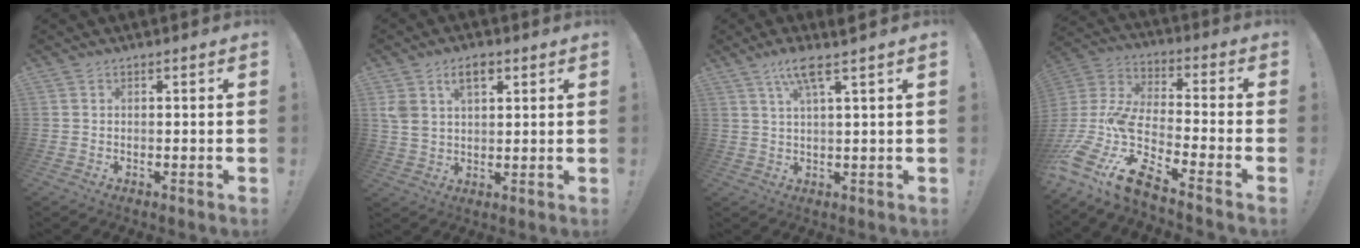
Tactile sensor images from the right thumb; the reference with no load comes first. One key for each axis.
{"total": 7.6, "fx": 3.9, "fy": 4.7, "fz": 4.6, "tx": -0.089, "ty": -0.007, "tz": 0.070}
{"total": 6.3, "fx": 3.6, "fy": 0.0, "fz": 5.1, "tx": -0.103, "ty": -0.006, "tz": 0.059}
{"total": 15.0, "fx": -9.5, "fy": 5.3, "fz": 10.3, "tx": -0.224, "ty": 0.029, "tz": -0.169}